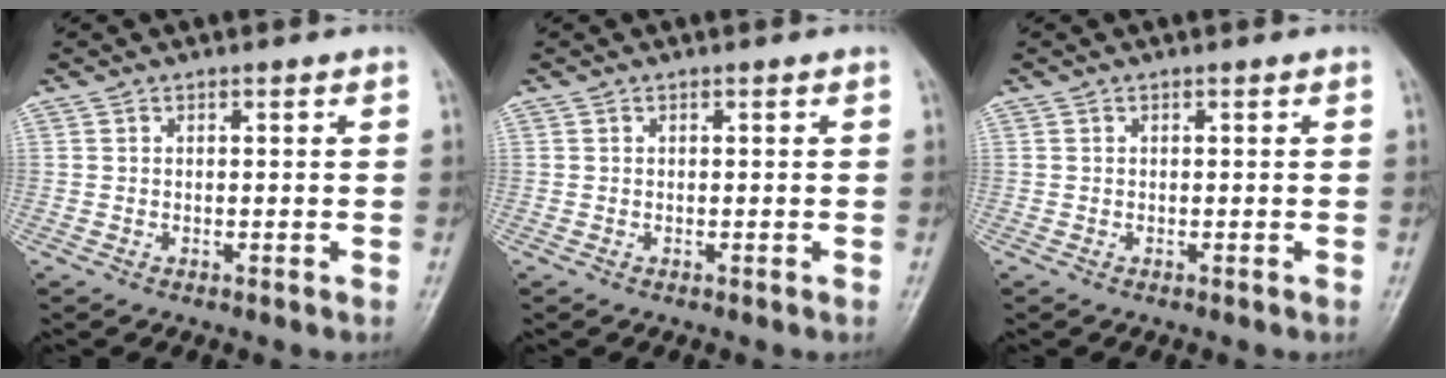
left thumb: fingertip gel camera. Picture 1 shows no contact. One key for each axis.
{"total": 0.0}
{"total": 0.0}